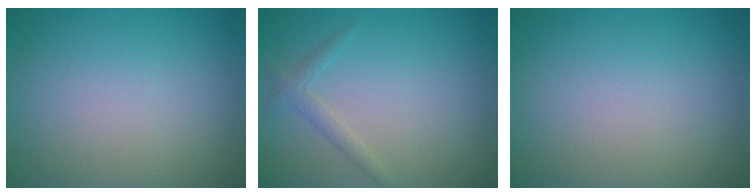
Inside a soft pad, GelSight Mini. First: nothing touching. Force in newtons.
{"total": 1.3, "press": 1.3, "slide": 0.1}
{"total": 0.0}